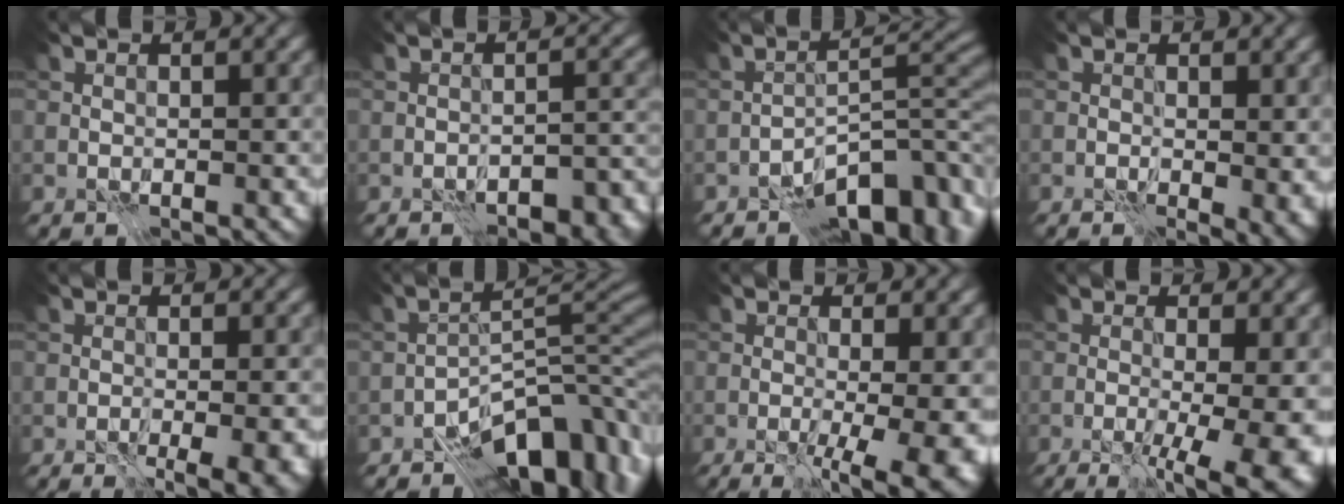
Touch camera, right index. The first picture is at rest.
{"total": 5.9, "force": [-4.1, 2.7, 3.3], "torque": [-0.029, 0.009, -0.057]}
{"total": 8.8, "force": [-5.6, 3.1, 6.0], "torque": [-0.070, 0.009, -0.102]}
{"total": 2.5, "force": [0.1, 1.3, 2.2], "torque": [-0.031, -0.005, 0.003]}
{"total": 3.4, "force": [-1.4, 0.7, 3.0], "torque": [-0.040, -0.010, -0.016]}
{"total": 10.6, "force": [-7.4, 4.5, 6.2], "torque": [-0.059, 0.004, -0.130]}
{"total": 6.3, "force": [-1.8, 1.5, 5.8], "torque": [-0.064, -0.015, -0.016]}
{"total": 7.9, "force": [-1.9, 2.3, 7.3], "torque": [-0.065, -0.015, -0.018]}